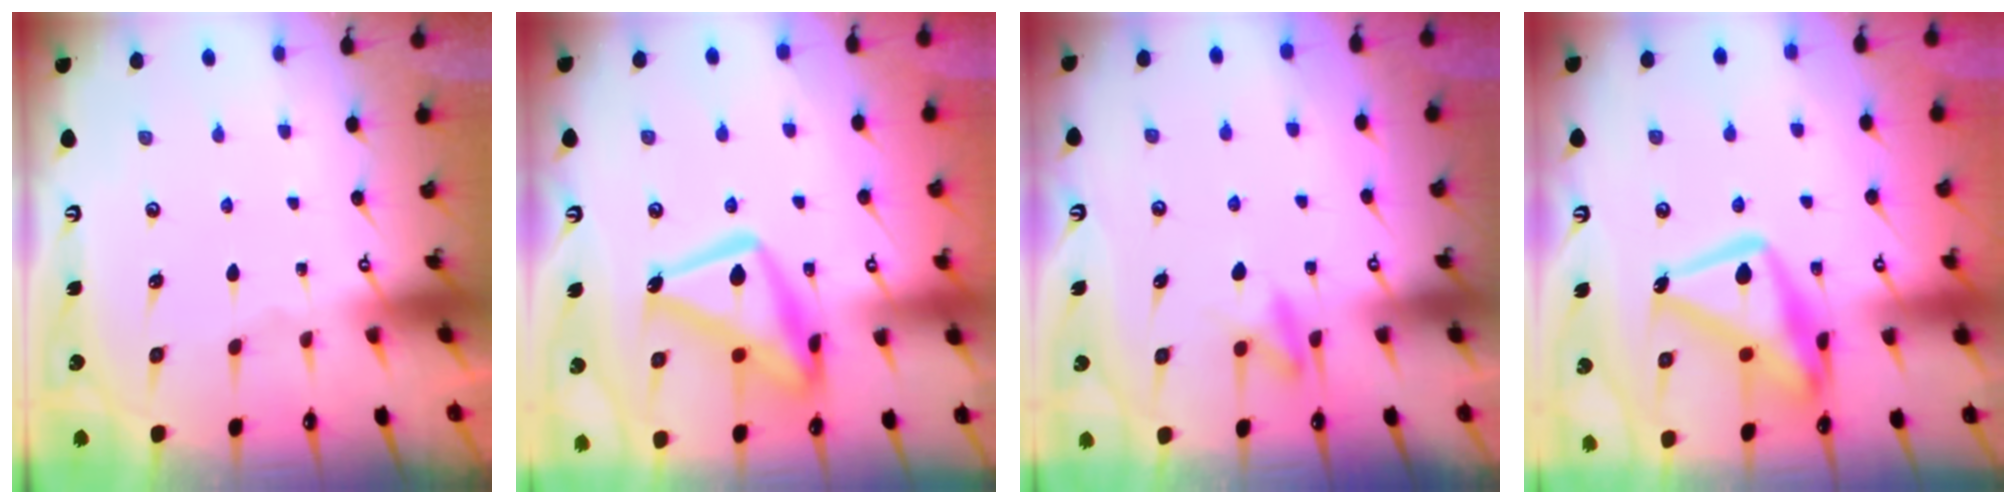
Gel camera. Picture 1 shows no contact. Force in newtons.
{"total": 16.3, "press": 16.2, "slide": 1.5}
{"total": 8.0, "press": 7.9, "slide": 1.0}
{"total": 17.8, "press": 17.7, "slide": 1.7}